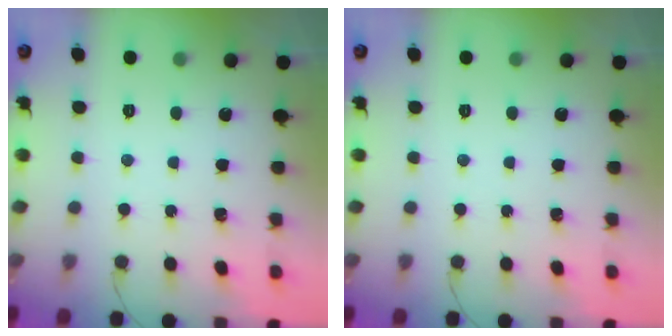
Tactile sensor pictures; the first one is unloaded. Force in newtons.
{"total": 0.0}